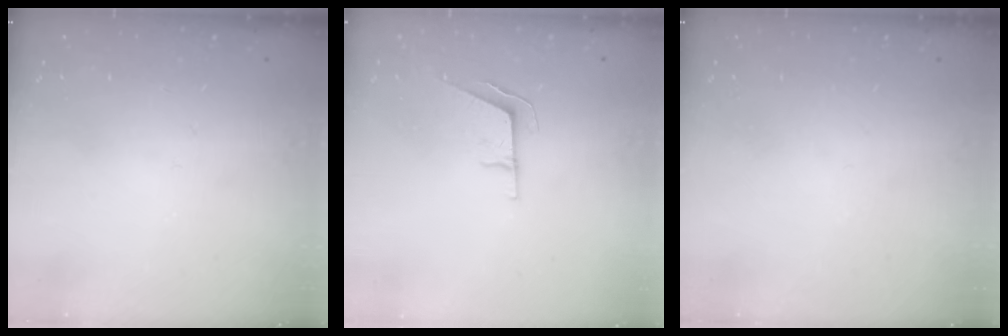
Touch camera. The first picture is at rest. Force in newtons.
{"total": 5.8, "press": 5.2, "slide": 2.6}
{"total": 0.0}